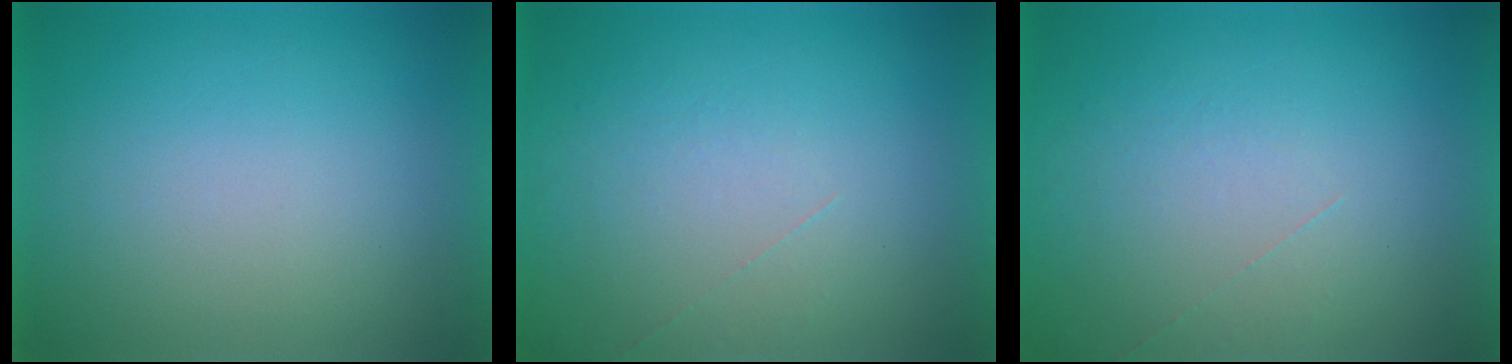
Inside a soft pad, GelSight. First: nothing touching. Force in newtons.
{"total": 1.2}
{"total": 1.2}